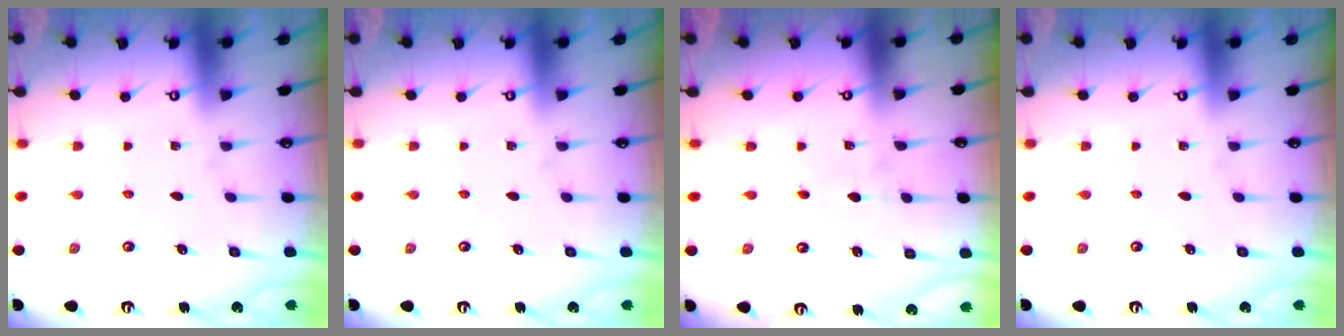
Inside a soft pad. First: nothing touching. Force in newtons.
{"total": 0.0}
{"total": 2.2, "press": 2.2, "slide": 0.3}
{"total": 0.0}